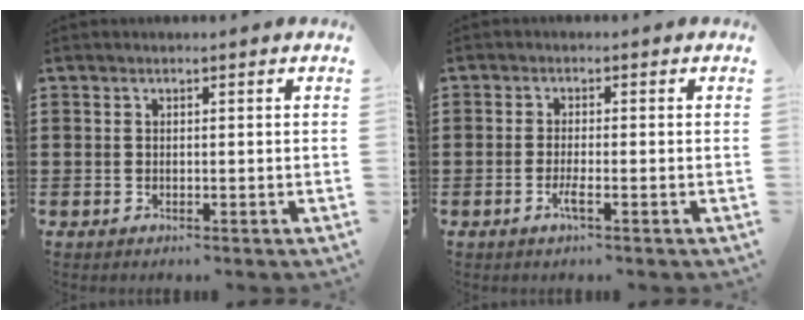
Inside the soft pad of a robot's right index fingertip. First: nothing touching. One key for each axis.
{"total": 2.4, "fx": -1.2, "fy": 0.0, "fz": 2.2, "tx": -0.052, "ty": -0.011, "tz": -0.024}